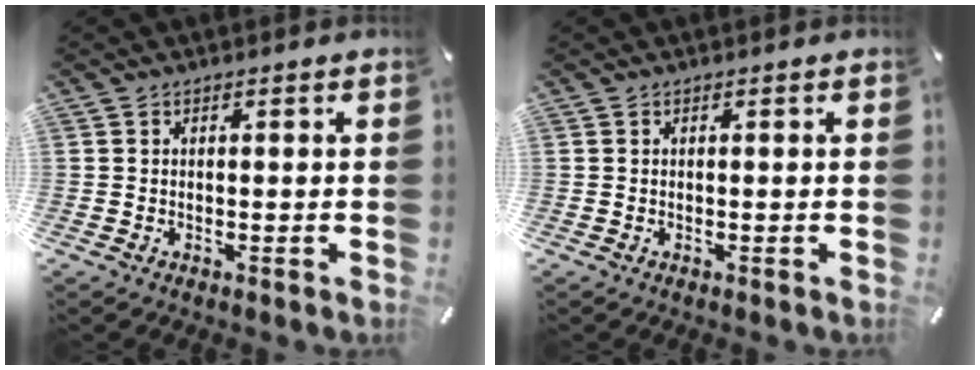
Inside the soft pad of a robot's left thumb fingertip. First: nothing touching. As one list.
[{"total": 0.0}]